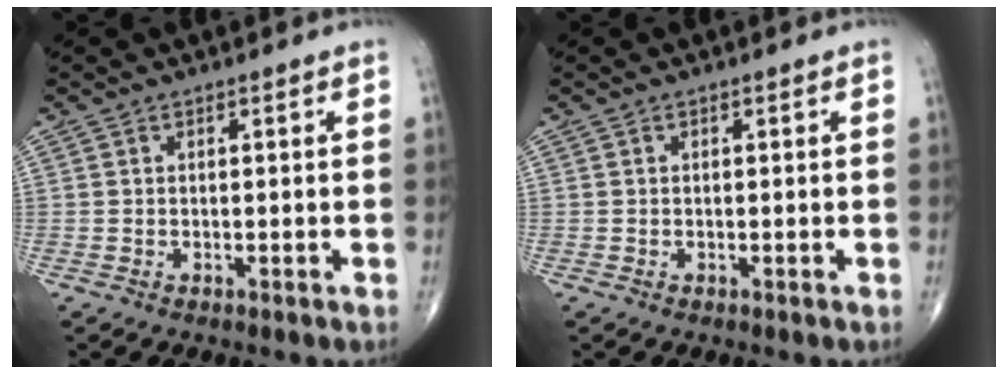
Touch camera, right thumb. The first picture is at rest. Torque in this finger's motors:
{"motor_torque": [0.07, 0.06, -0.02, -0.01, 0.02]}